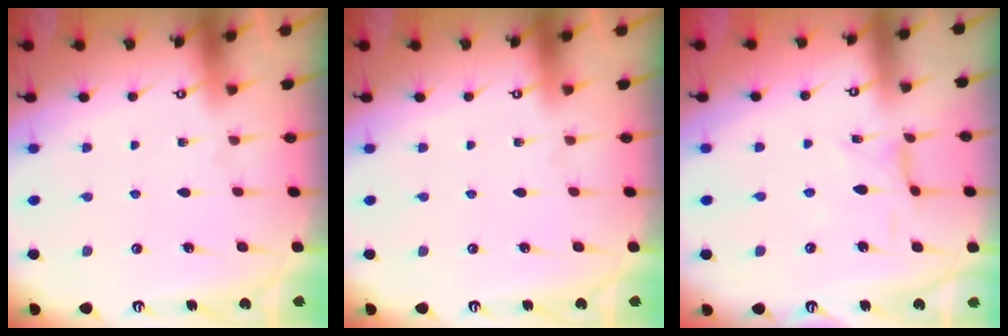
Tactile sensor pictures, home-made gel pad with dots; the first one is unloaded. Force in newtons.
{"total": 0.0}
{"total": 1.7, "press": 1.7, "slide": 0.4}